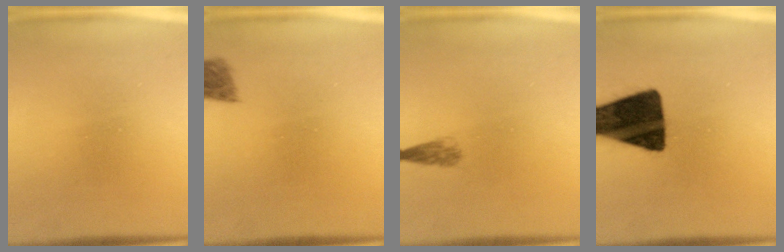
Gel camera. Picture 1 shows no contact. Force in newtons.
{"total": 2.7}
{"total": 1.8}
{"total": 17.9}